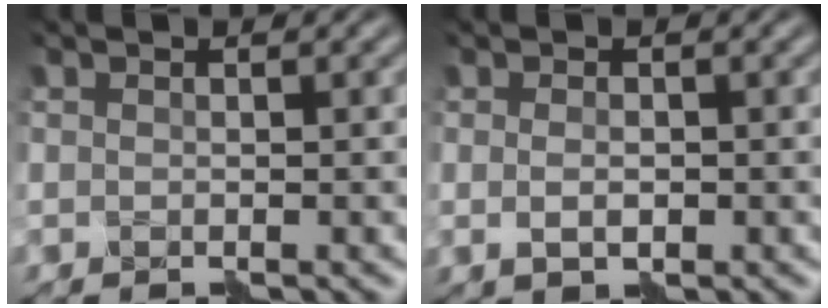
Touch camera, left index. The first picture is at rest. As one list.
[{"total": 1.4, "force": [-0.4, 0.7, 1.2], "torque": [-0.021, 0.000, -0.006]}]